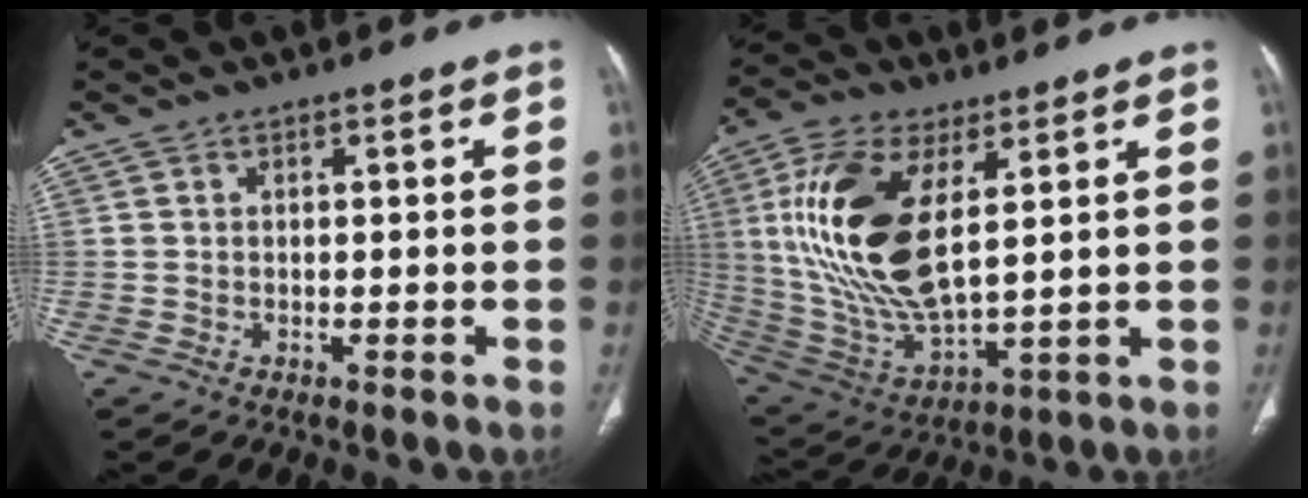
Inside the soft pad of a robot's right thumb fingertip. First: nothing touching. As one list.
[{"total": 20.9, "force": [5.1, 9.4, 17.9], "torque": [-0.371, -0.024, 0.104]}]